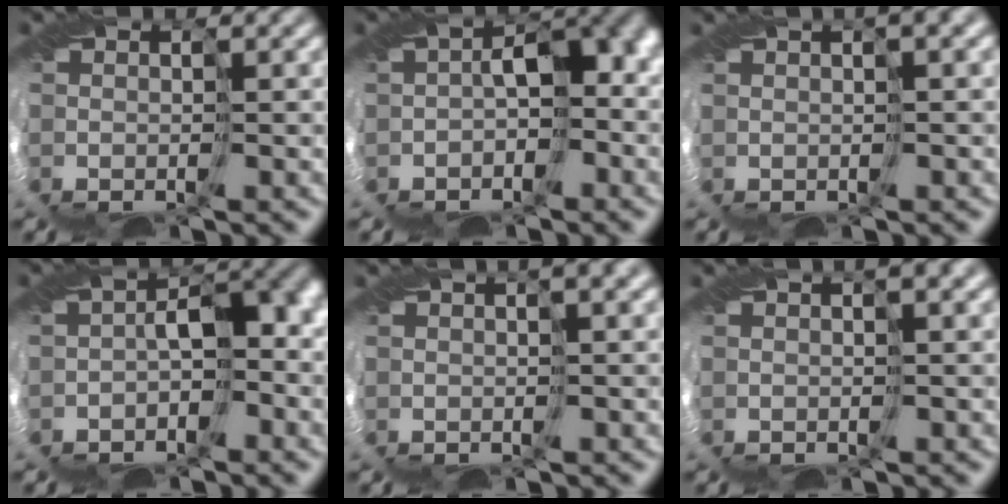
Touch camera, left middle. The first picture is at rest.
{"total": 5.9, "force": [-0.9, 3.4, 4.8], "torque": [-0.060, 0.012, -0.024]}
{"total": 3.9, "force": [2.1, 1.0, 3.1], "torque": [-0.039, 0.016, 0.019]}
{"total": 5.4, "force": [-1.1, 2.7, 4.5], "torque": [-0.062, 0.010, -0.025]}
{"total": 4.5, "force": [2.5, 1.2, 3.6], "torque": [-0.041, 0.020, 0.019]}
{"total": 3.5, "force": [2.0, 0.9, 2.8], "torque": [-0.036, 0.013, 0.016]}